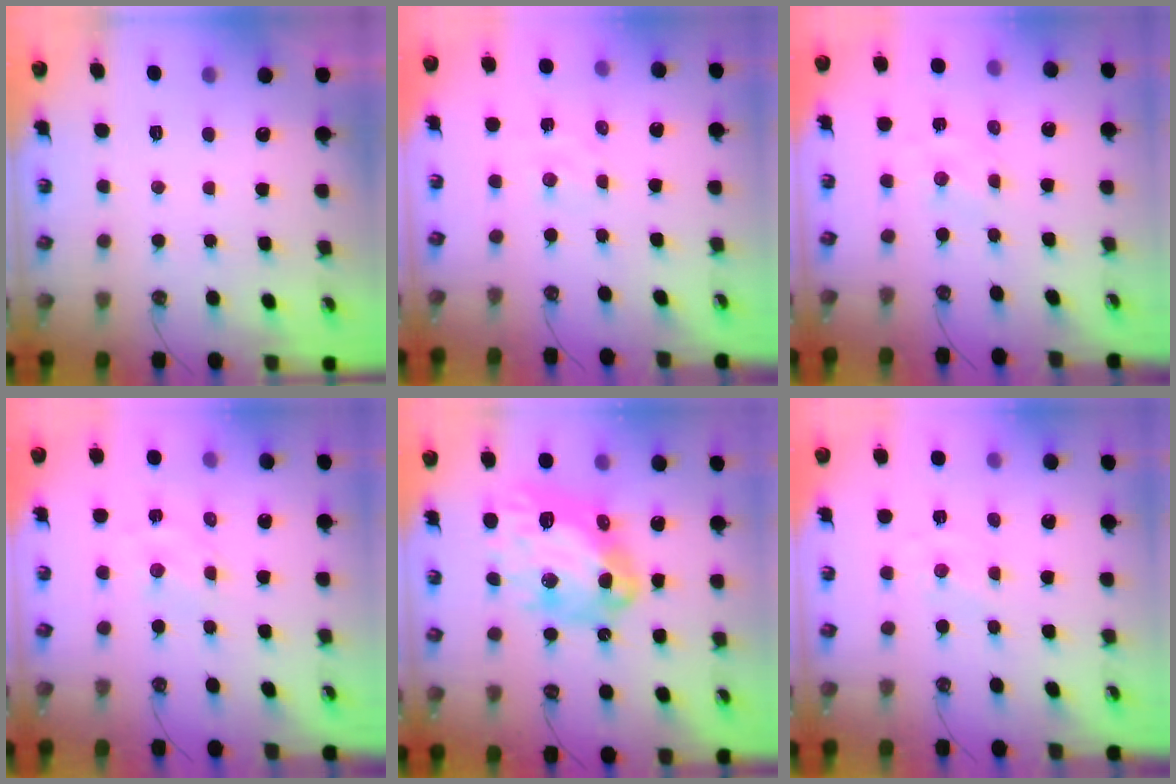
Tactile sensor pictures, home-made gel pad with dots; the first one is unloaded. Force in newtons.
{"total": 2.6, "press": 2.6, "slide": 0.3}
{"total": 1.0, "press": 1.0, "slide": 0.2}
{"total": 1.6, "press": 1.6, "slide": 0.2}
{"total": 20.9, "press": 20.8, "slide": 2.3}
{"total": 0.0}